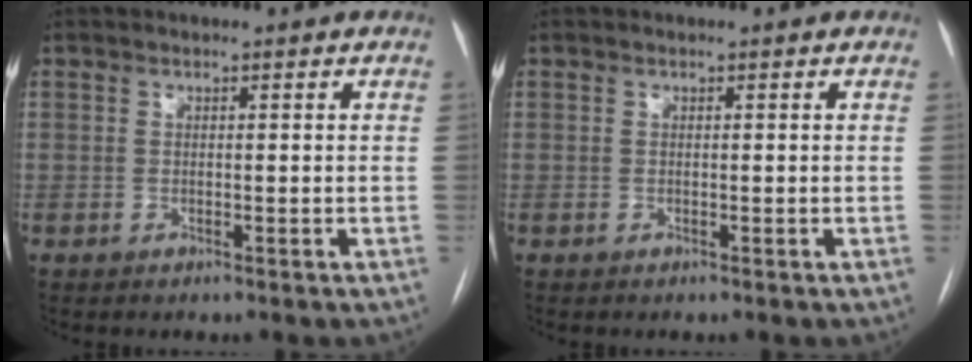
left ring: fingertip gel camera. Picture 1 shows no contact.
{"total": 0.0}